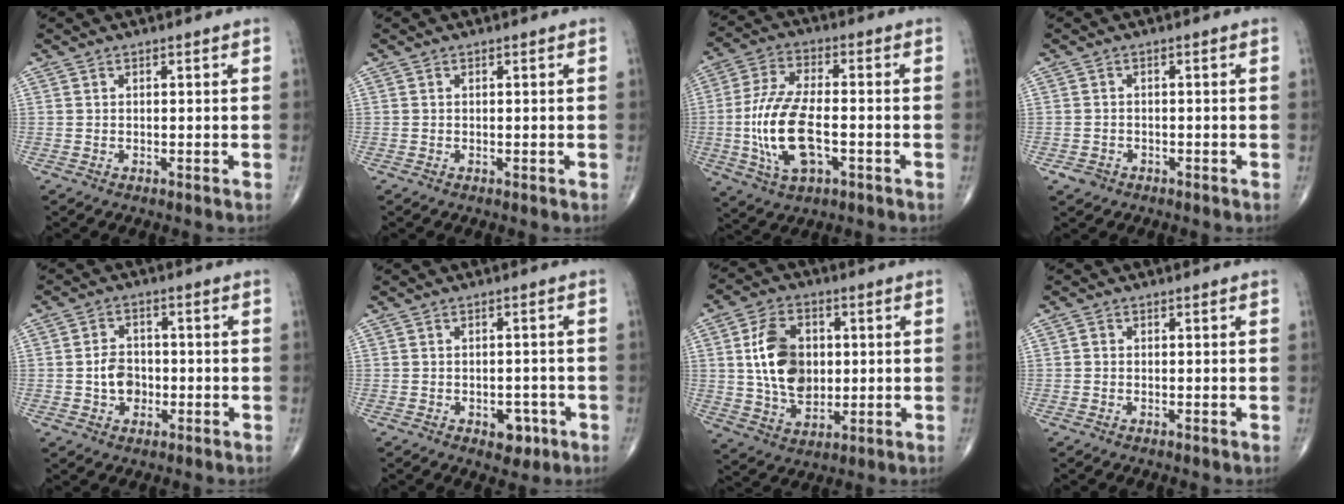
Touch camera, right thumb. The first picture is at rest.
{"total": 0.0}
{"total": 14.2, "force": [-2.8, 6.6, 12.3], "torque": [-0.256, 0.014, -0.048]}
{"total": 1.8, "force": [-1.1, 1.4, 0.4], "torque": [-0.006, 0.008, -0.016]}
{"total": 5.4, "force": [-1.0, 4.2, 3.2], "torque": [-0.035, 0.013, -0.019]}
{"total": 4.1, "force": [-1.8, 2.6, 2.6], "torque": [-0.015, 0.010, -0.019]}
{"total": 13.0, "force": [1.5, 8.9, 9.4], "torque": [-0.145, -0.004, 0.031]}
{"total": 0.7, "force": [-0.1, 0.6, 0.3], "torque": [-0.002, 0.001, -0.004]}